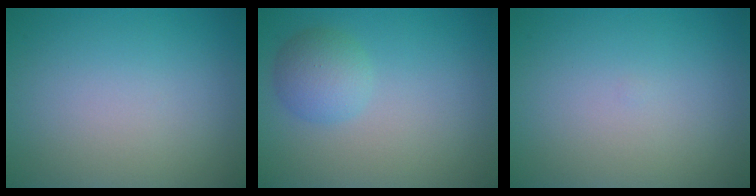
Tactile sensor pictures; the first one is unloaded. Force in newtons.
{"total": 2.7, "press": 2.7, "slide": 0.2}
{"total": 0.0}